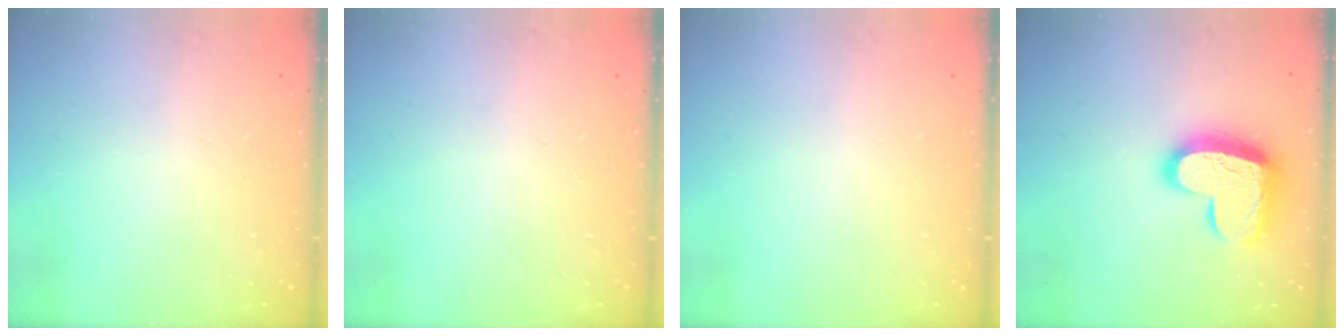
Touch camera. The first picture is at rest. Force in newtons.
{"total": 0.0}
{"total": 0.0}
{"total": 17.1, "press": 17.0, "slide": 1.1}